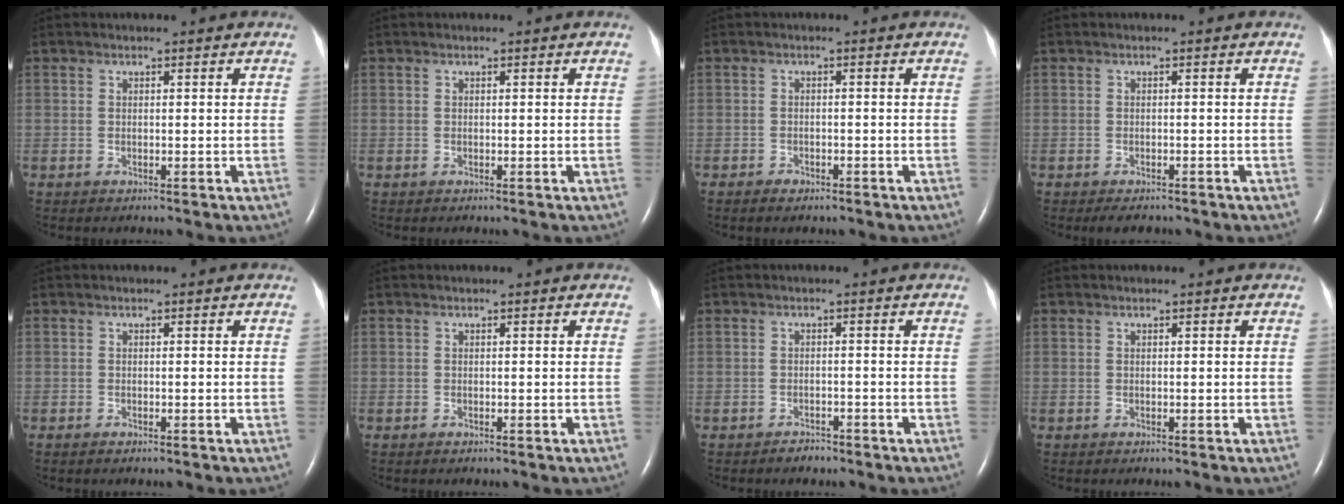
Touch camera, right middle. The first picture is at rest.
{"total": 0.0}
{"total": 1.4, "force": [-1.0, 0.7, 0.6], "torque": [-0.017, 0.000, -0.013]}
{"total": 2.5, "force": [-2.1, 0.9, 1.1], "torque": [-0.014, -0.004, -0.023]}
{"total": 0.5, "force": [-0.4, 0.1, 0.3], "torque": [-0.012, -0.002, -0.005]}
{"total": 0.0}
{"total": 1.5, "force": [-1.4, 0.7, 0.3], "torque": [-0.010, 0.000, -0.020]}
{"total": 0.0}